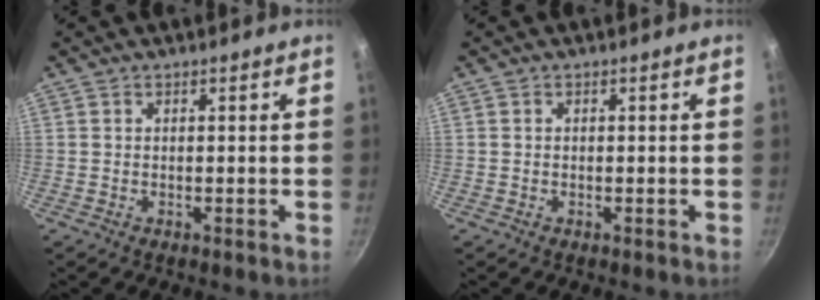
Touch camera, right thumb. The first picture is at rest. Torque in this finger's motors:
{"motor_torque": [-0.30, 0.05, -0.21, -0.20, -0.01]}